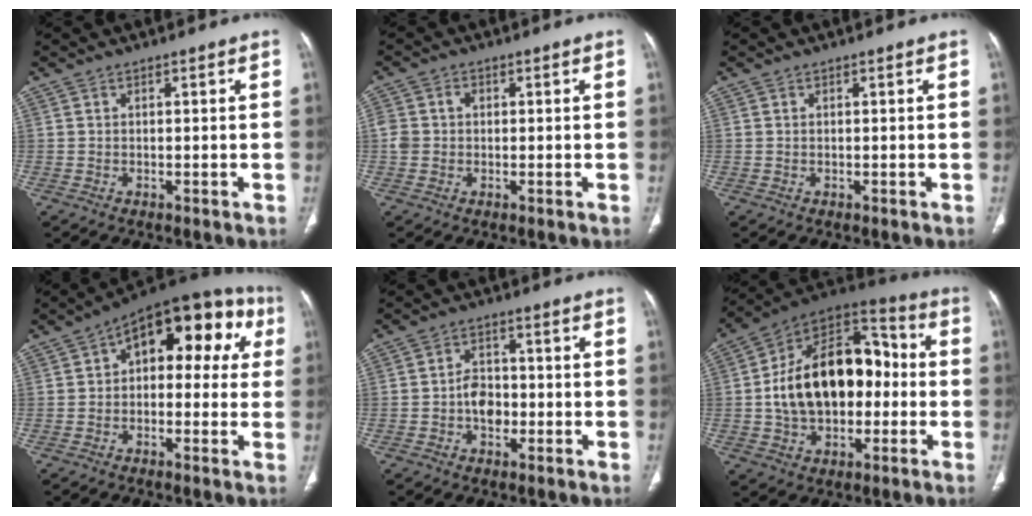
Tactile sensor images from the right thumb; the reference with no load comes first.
{"total": 3.8, "force": [0.2, 3.3, 1.8], "torque": [-0.034, 0.012, 0.007]}
{"total": 0.0}
{"total": 17.2, "force": [4.1, 9.7, 13.6], "torque": [-0.123, 0.040, 0.041]}
{"total": 5.3, "force": [-1.3, 3.9, 3.4], "torque": [-0.038, 0.017, -0.026]}
{"total": 23.2, "force": [-0.5, 14.9, 17.8], "torque": [-0.269, 0.041, -0.007]}